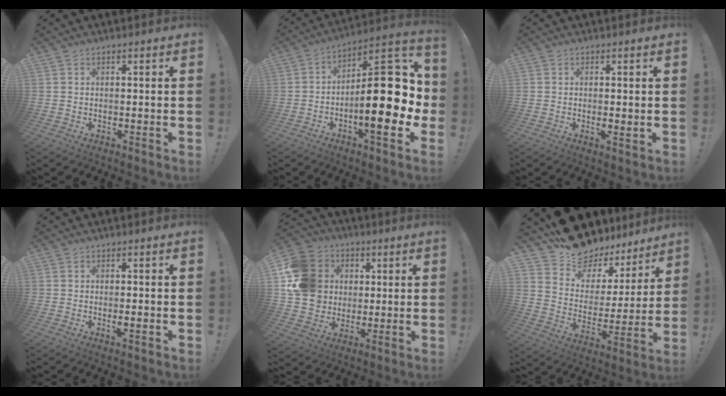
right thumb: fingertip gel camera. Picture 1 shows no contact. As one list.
[{"total": 24.9, "force": [-2.7, 9.5, 22.8], "torque": [-0.335, 0.014, -0.037]}, {"total": 1.5, "force": [0.4, 0.4, 1.4], "torque": [-0.015, -0.006, 0.005]}, {"total": 1.8, "force": [-0.5, 0.4, 1.6], "torque": [-0.022, -0.002, -0.009]}, {"total": 17.3, "force": [3.0, 15.1, 7.7], "torque": [-0.137, 0.002, 0.077]}, {"total": 12.6, "force": [11.2, 5.4, 2.2], "torque": [-0.053, -0.096, 0.199]}]